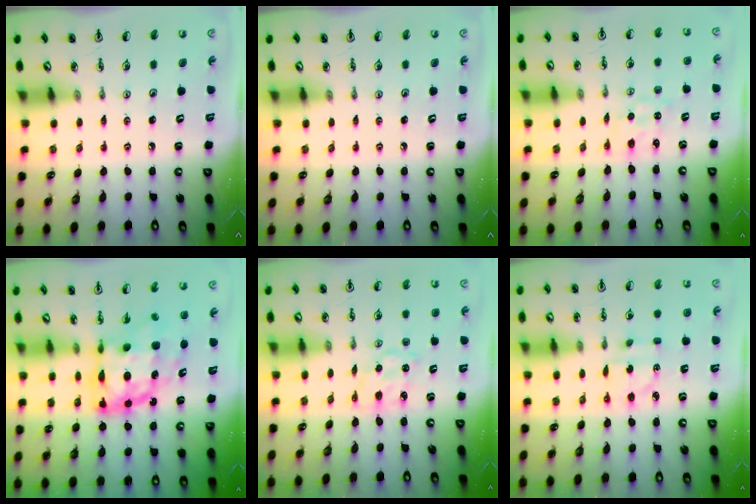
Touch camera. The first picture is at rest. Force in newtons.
{"total": 0.0}
{"total": 0.0}
{"total": 12.9, "press": 12.9, "slide": 1.1}
{"total": 2.5, "press": 2.5, "slide": 0.3}
{"total": 3.5, "press": 3.5, "slide": 0.2}